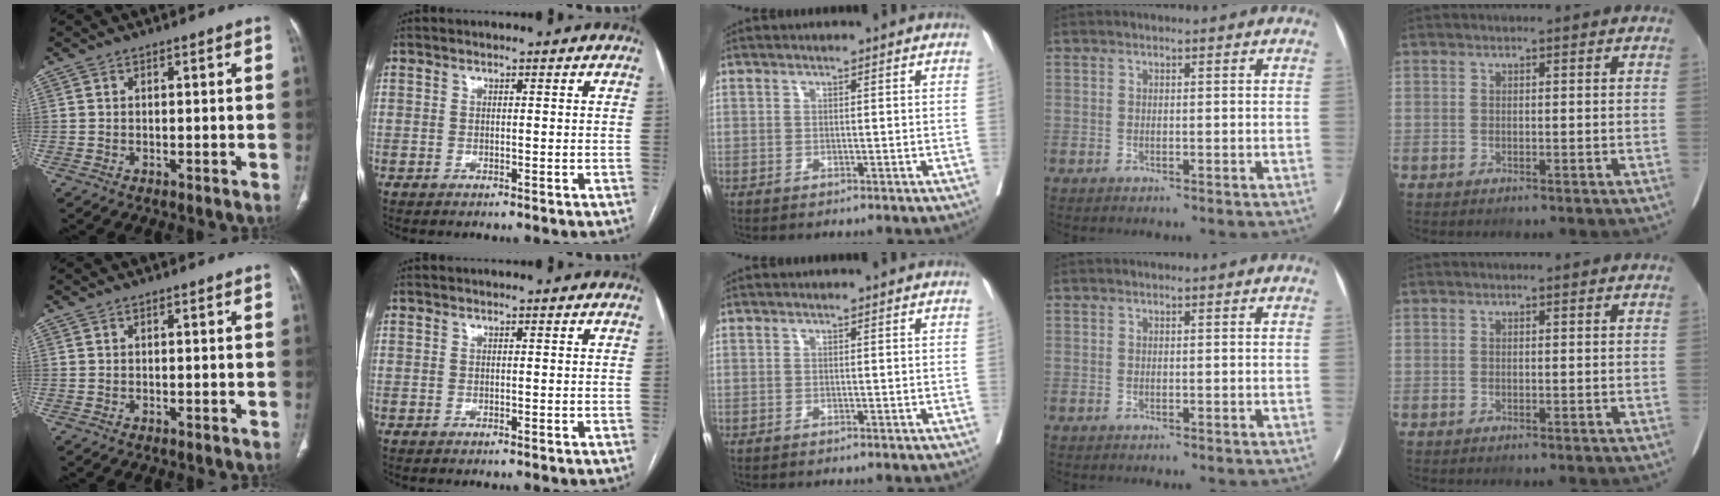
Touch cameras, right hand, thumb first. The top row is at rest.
{}